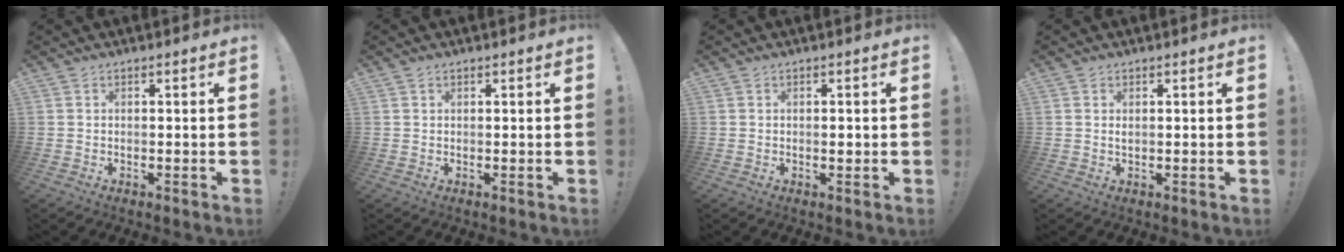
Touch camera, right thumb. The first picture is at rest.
{"total": 0.6, "force": [0.5, 0.3, 0.0], "torque": [0.005, -0.003, 0.009]}
{"total": 1.0, "force": [-0.2, 0.6, 0.7], "torque": [-0.001, -0.002, -0.007]}
{"total": 0.6, "force": [0.3, 0.3, 0.5], "torque": [-0.004, -0.002, 0.004]}